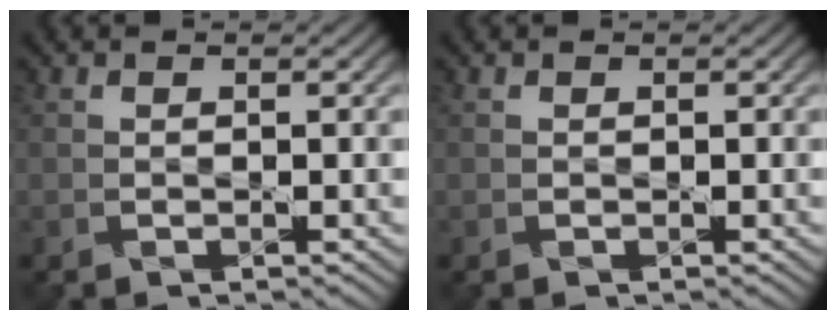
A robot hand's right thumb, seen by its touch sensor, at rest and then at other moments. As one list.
[{"total": 0.0}]